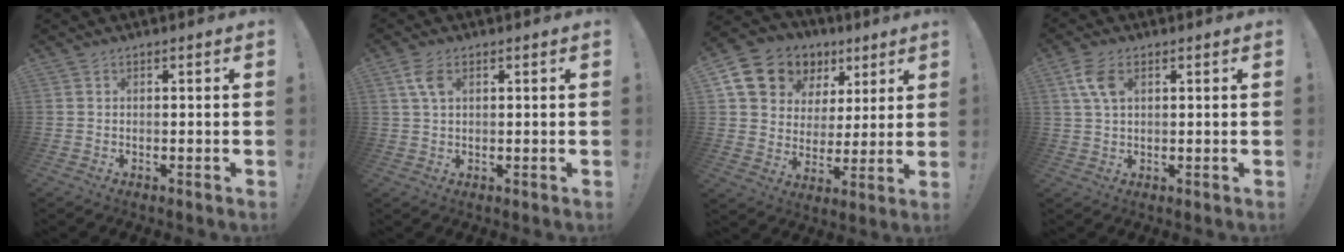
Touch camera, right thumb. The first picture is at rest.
{"total": 4.7, "force": [1.7, 2.5, 3.6], "torque": [-0.075, 0.000, 0.031]}
{"total": 13.9, "force": [7.9, 10.4, 4.9], "torque": [-0.090, -0.044, 0.163]}
{"total": 6.6, "force": [2.5, 3.7, 4.9], "torque": [-0.105, -0.002, 0.046]}